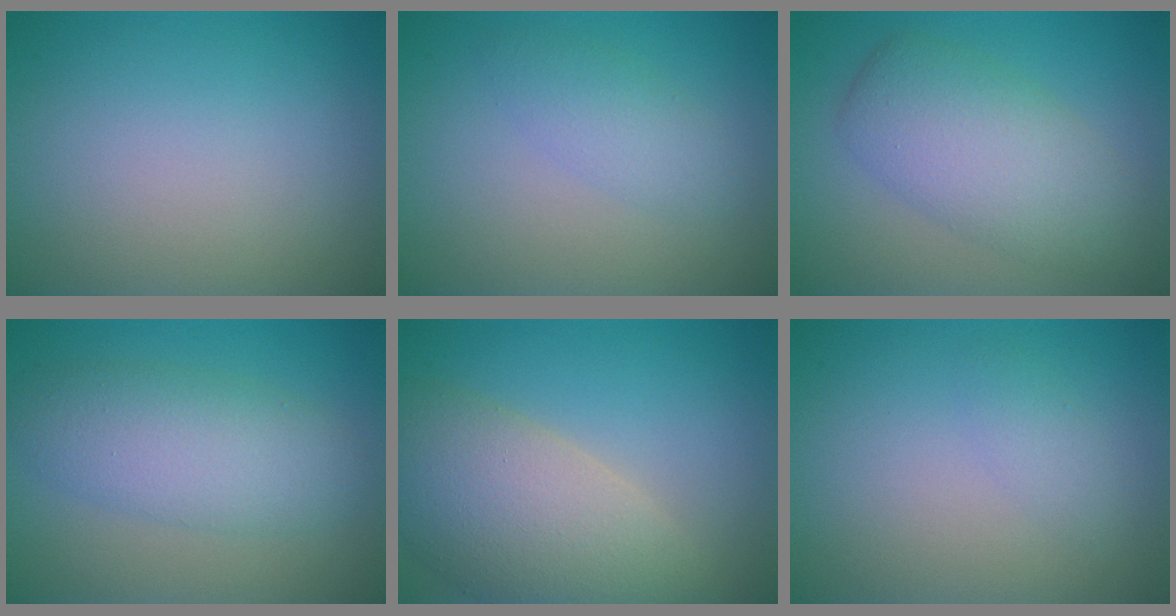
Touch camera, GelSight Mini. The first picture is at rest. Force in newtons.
{"total": 2.2, "press": 2.2, "slide": 0.1}
{"total": 6.1, "press": 6.1, "slide": 0.1}
{"total": 5.4, "press": 5.3, "slide": 0.3}
{"total": 8.8, "press": 8.7, "slide": 1.0}
{"total": 1.3, "press": 1.3, "slide": 0.0}